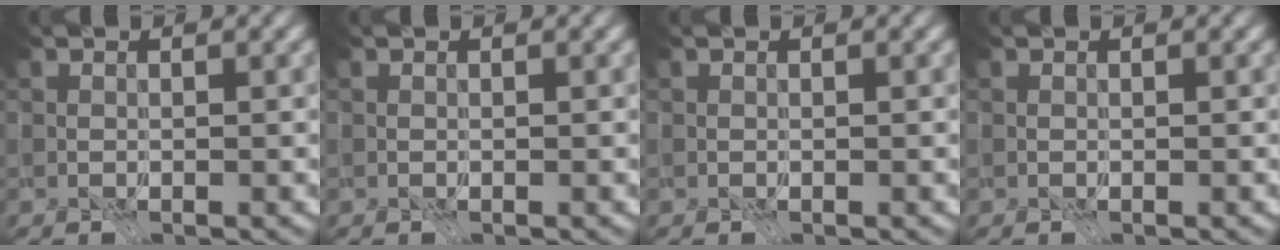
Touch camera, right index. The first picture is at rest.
{"total": 0.0}
{"total": 0.0}
{"total": 0.0}